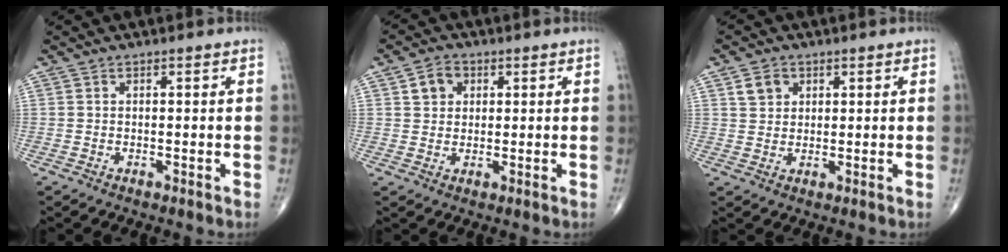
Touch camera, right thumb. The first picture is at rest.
{"total": 4.3, "force": [1.5, 3.5, 2.0], "torque": [-0.016, 0.000, 0.023]}
{"total": 3.8, "force": [1.7, 3.0, 1.5], "torque": [-0.012, -0.005, 0.031]}